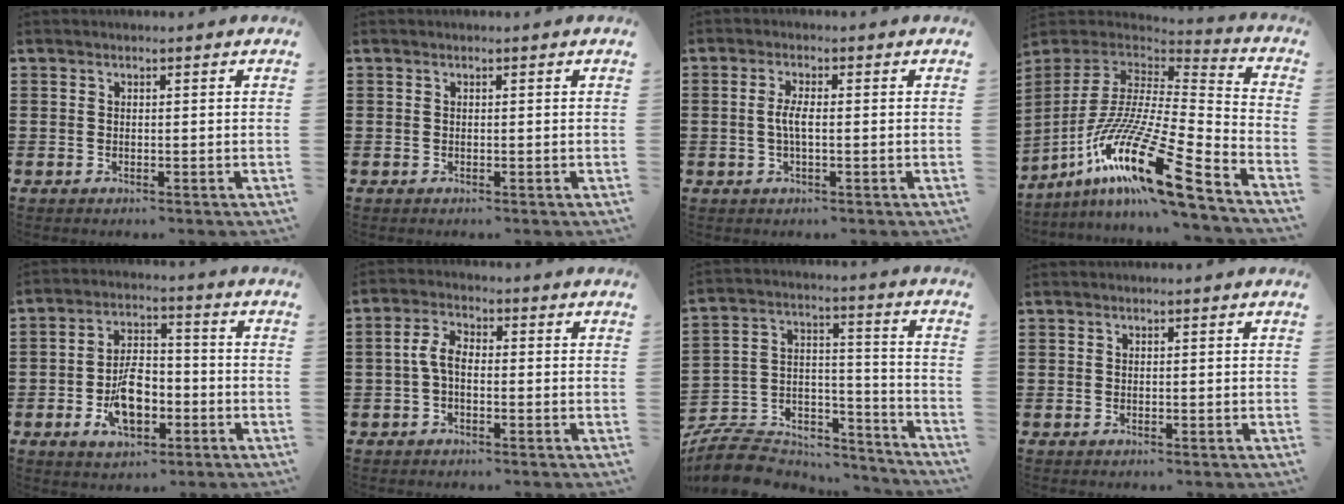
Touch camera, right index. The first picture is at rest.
{"total": 0.0}
{"total": 3.0, "force": [-0.3, 0.7, 2.9], "torque": [-0.068, -0.005, -0.012]}
{"total": 20.0, "force": [-12.1, 3.6, 15.5], "torque": [-0.304, 0.018, -0.223]}
{"total": 8.2, "force": [-2.7, 4.4, 6.3], "torque": [-0.115, 0.007, -0.051]}
{"total": 3.8, "force": [-0.9, 1.9, 3.2], "torque": [-0.081, 0.000, -0.023]}
{"total": 9.0, "force": [-7.9, 3.6, 2.2], "torque": [-0.052, 0.016, -0.153]}
{"total": 0.0}